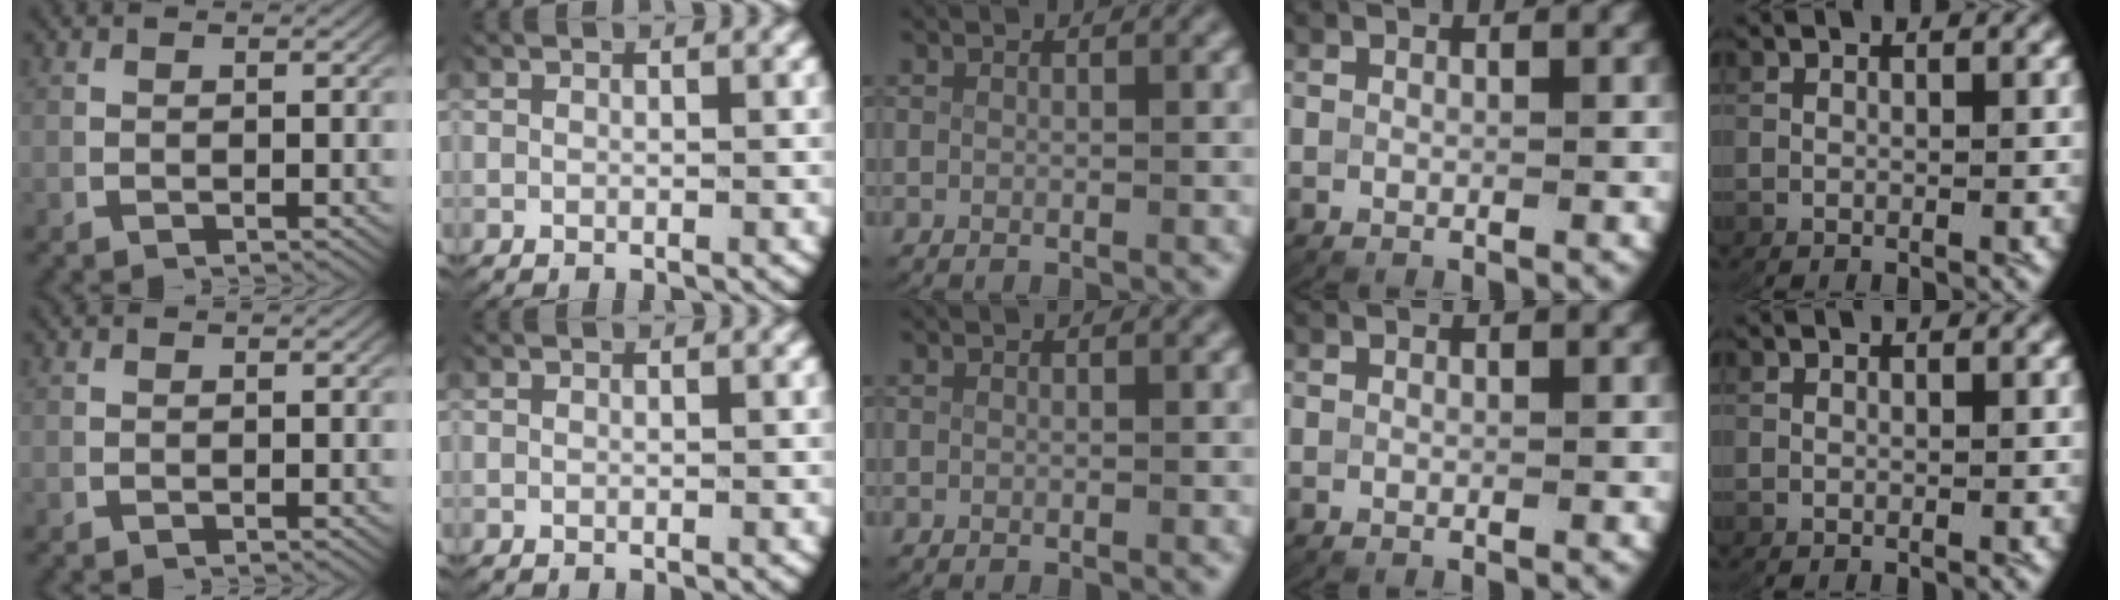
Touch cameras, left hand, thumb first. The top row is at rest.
{}